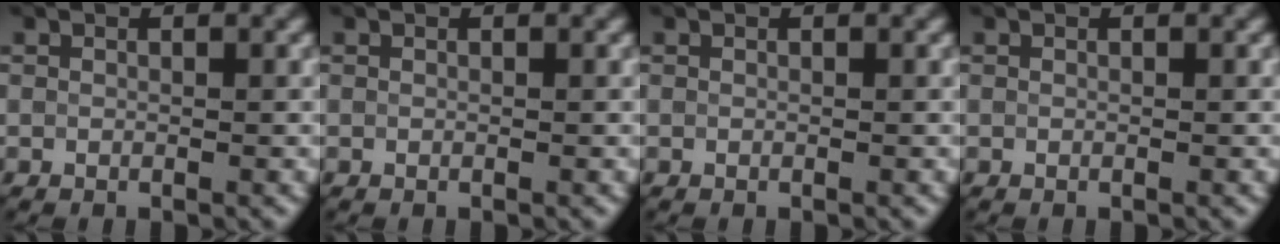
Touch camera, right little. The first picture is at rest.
{"total": 0.0}
{"total": 0.0}
{"total": 0.0}